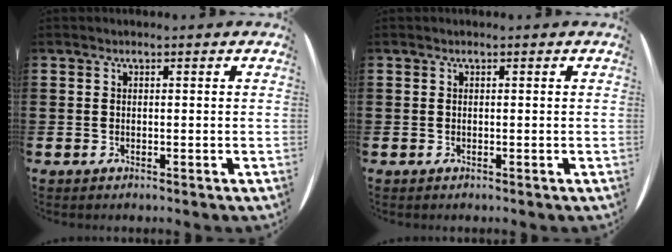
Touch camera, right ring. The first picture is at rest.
{"total": 0.0}